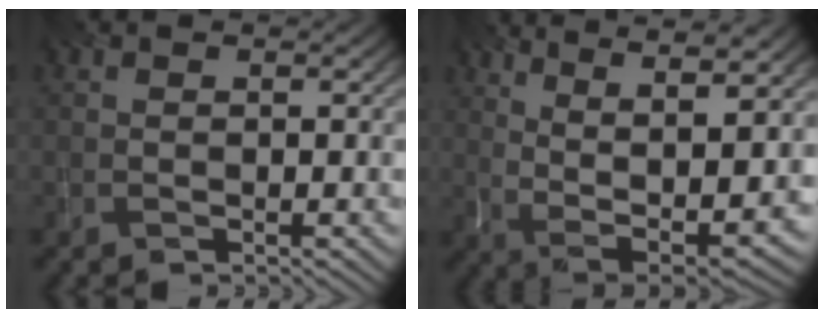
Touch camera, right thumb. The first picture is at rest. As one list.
[{"total": 12.9, "force": [5.3, 4.4, 10.9], "torque": [-0.203, 0.014, 0.096]}]